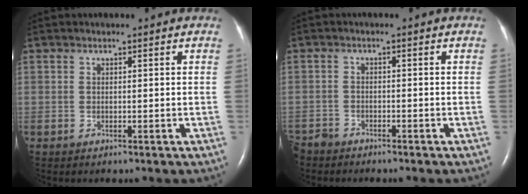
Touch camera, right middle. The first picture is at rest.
{"total": 2.8, "force": [-2.7, 0.9, 0.0], "torque": [-0.001, -0.005, -0.052]}